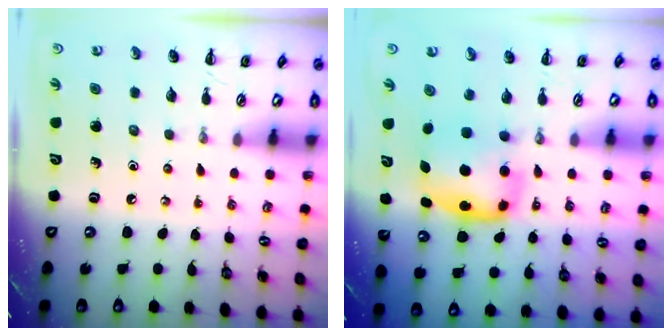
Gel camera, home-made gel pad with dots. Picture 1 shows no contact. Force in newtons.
{"total": 6.0, "press": 5.9, "slide": 0.7}